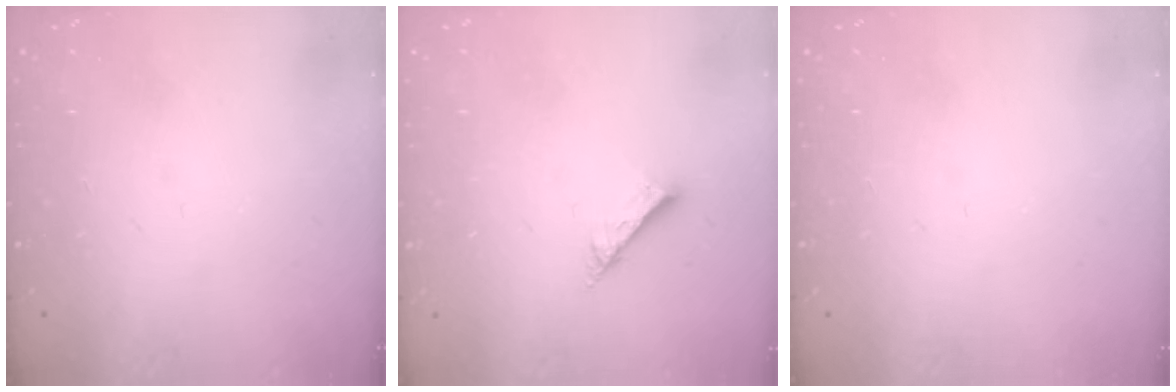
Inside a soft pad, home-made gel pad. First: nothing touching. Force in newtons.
{"total": 7.9, "press": 7.8, "slide": 0.8}
{"total": 0.0}